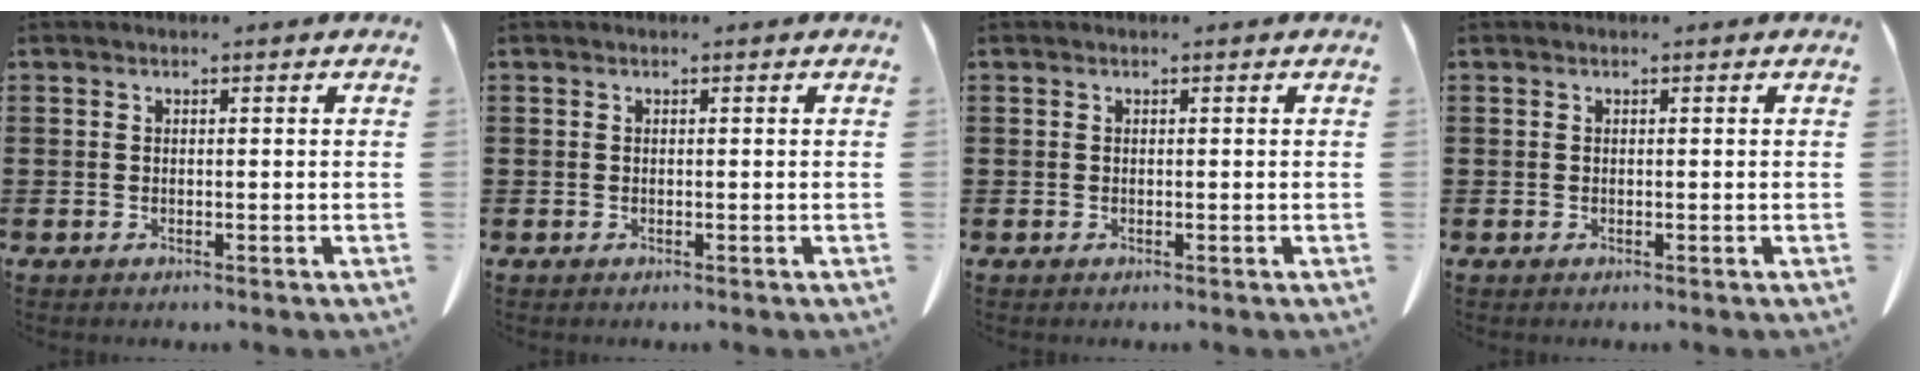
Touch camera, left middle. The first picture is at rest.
{"total": 0.0}
{"total": 0.0}
{"total": 0.0}